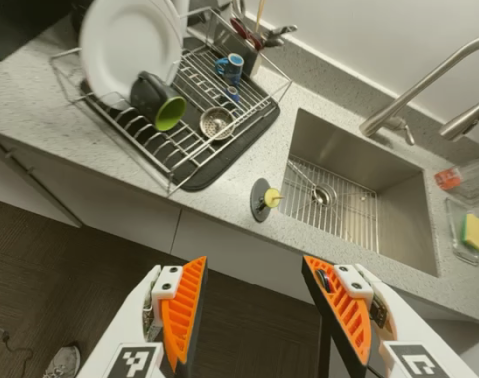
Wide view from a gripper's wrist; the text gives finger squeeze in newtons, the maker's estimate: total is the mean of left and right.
{"total": 0.0}